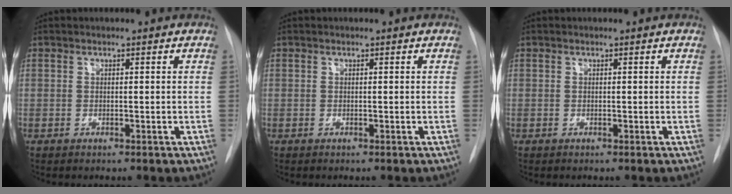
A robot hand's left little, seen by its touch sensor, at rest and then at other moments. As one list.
[{"total": 0.0}, {"total": 0.0}]